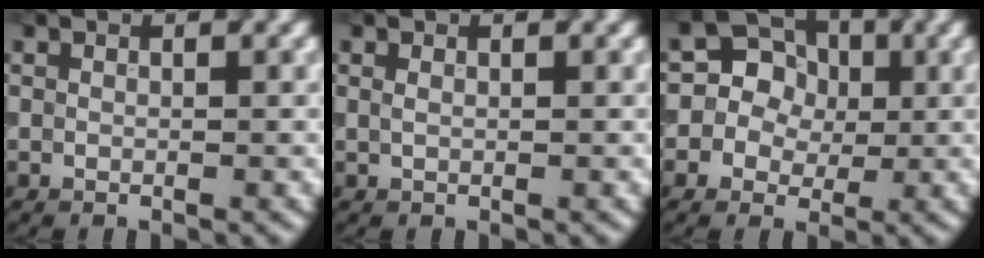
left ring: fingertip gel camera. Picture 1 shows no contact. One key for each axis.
{"total": 0.5, "fx": 0.3, "fy": -0.4, "fz": 0.2, "tx": -0.009, "ty": -0.003, "tz": 0.011}
{"total": 7.3, "fx": 1.6, "fy": 6.6, "fz": 2.6, "tx": -0.045, "ty": 0.036, "tz": 0.005}